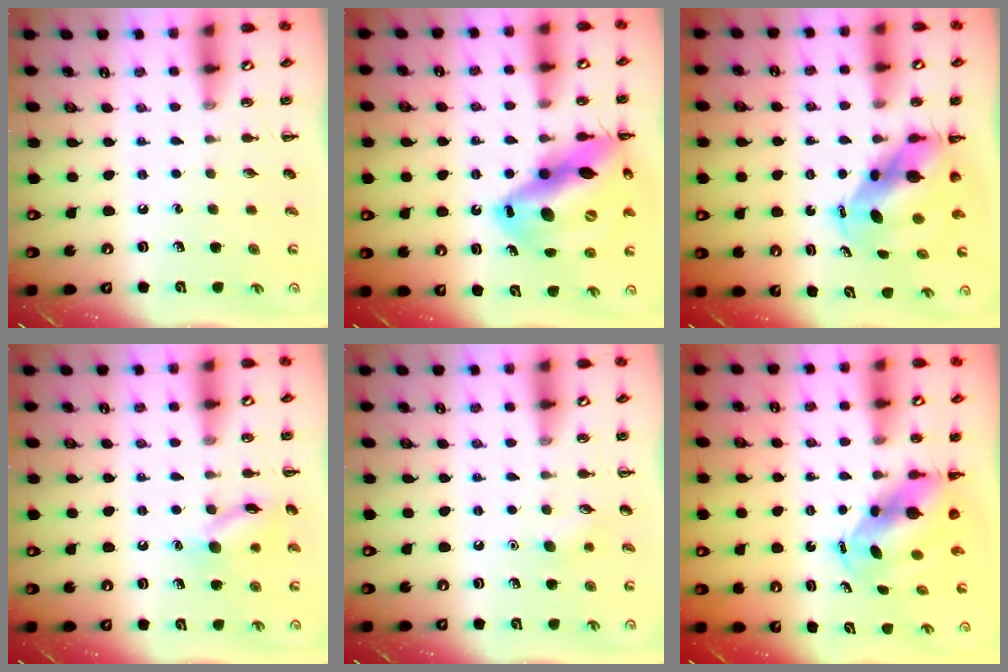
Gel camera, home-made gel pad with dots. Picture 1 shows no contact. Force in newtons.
{"total": 22.0, "press": 21.1, "slide": 6.3}
{"total": 6.9, "press": 6.7, "slide": 1.9}
{"total": 10.9, "press": 10.9, "slide": 0.5}
{"total": 5.7, "press": 5.4, "slide": 1.8}
{"total": 6.8, "press": 6.6, "slide": 1.7}